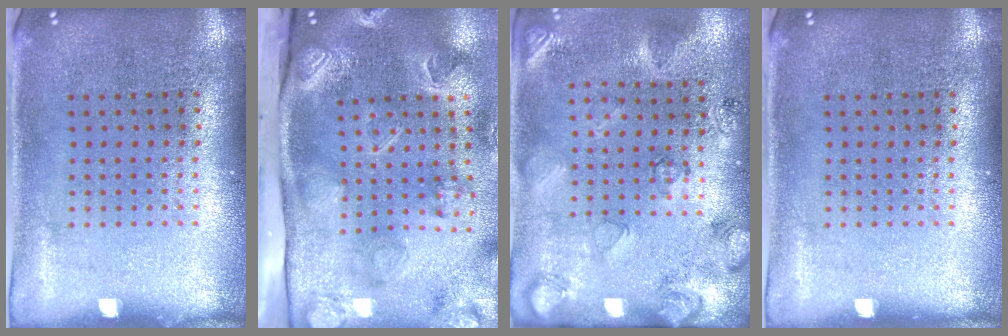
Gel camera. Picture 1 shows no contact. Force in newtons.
{"total": 3.7, "press": 3.1, "slide": 2.1}
{"total": 2.6, "press": 1.8, "slide": 1.9}
{"total": 0.0}